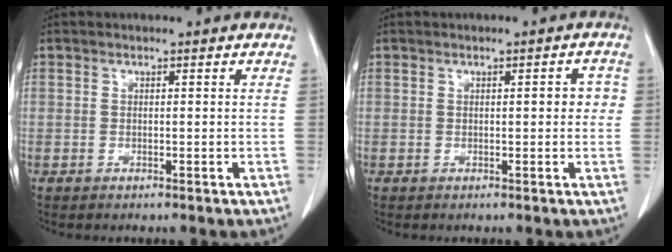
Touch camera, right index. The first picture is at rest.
{"total": 2.3, "force": [0.2, 1.0, 2.1], "torque": [-0.018, 0.009, 0.000]}